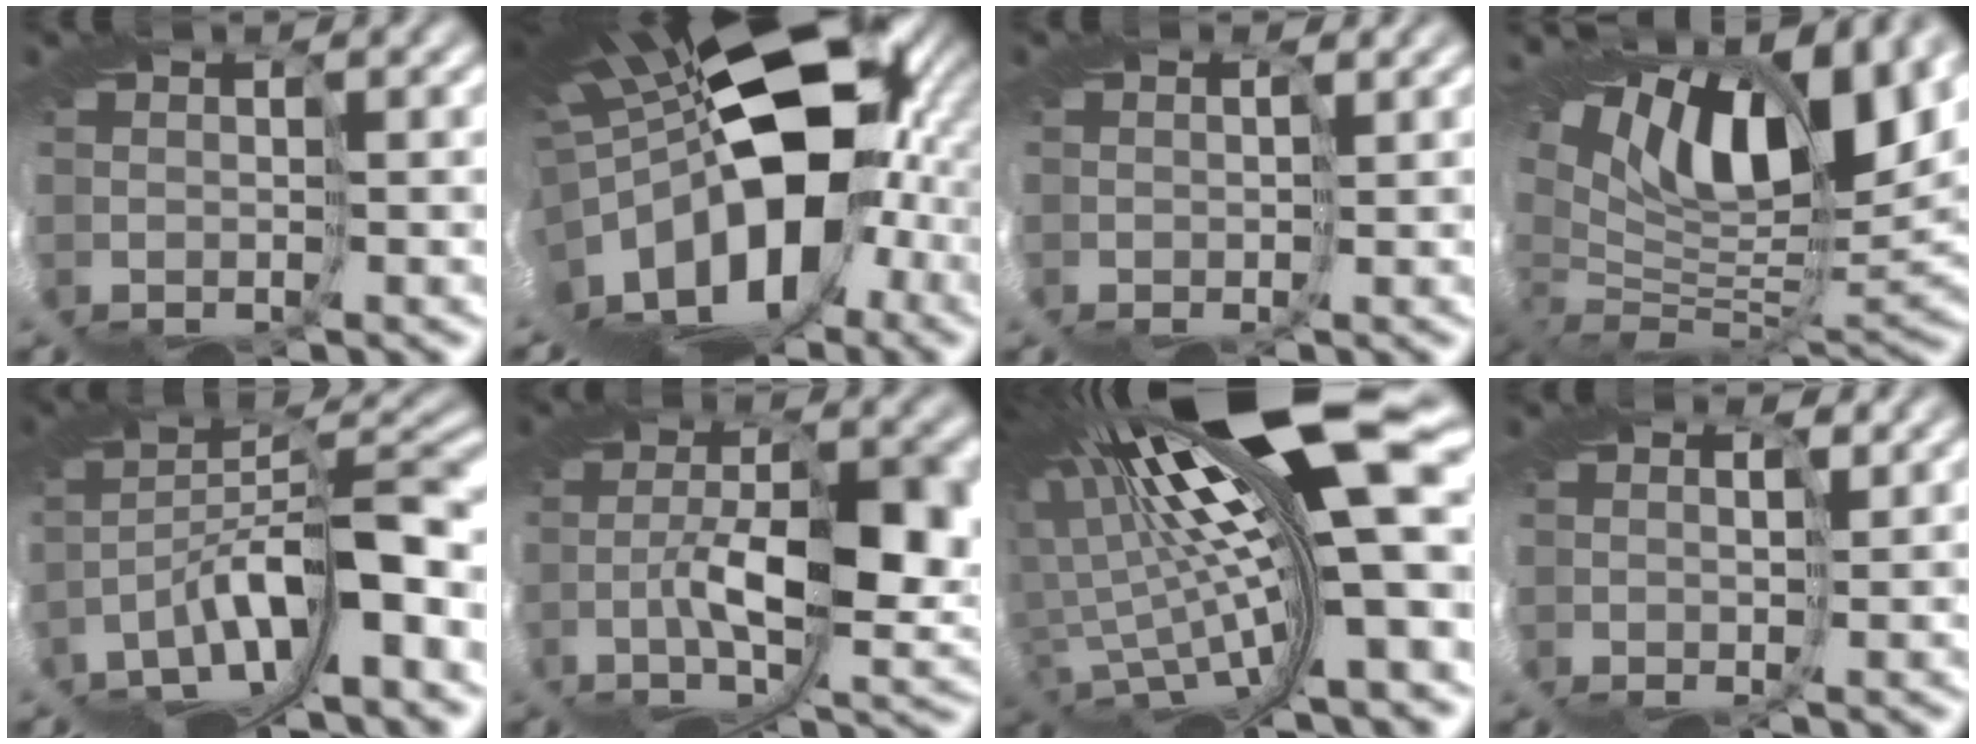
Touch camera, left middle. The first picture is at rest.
{"total": 14.9, "force": [-0.4, 8.1, 12.5], "torque": [-0.201, -0.027, -0.014]}
{"total": 0.0}
{"total": 10.5, "force": [8.2, 2.6, 5.9], "torque": [-0.114, 0.016, 0.146]}
{"total": 6.8, "force": [-4.3, 0.9, 5.2], "torque": [-0.096, 0.010, -0.079]}
{"total": 7.0, "force": [-0.3, 2.5, 6.5], "torque": [-0.144, -0.007, -0.008]}
{"total": 14.7, "force": [4.5, 2.1, 13.8], "torque": [-0.211, -0.017, 0.079]}
{"total": 2.3, "force": [1.6, 1.0, 1.3], "torque": [-0.035, 0.012, 0.014]}